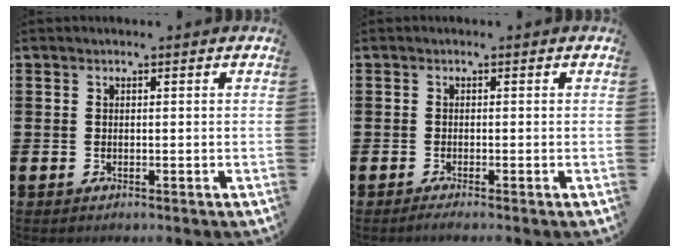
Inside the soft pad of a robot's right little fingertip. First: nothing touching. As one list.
[{"total": 0.6, "force": [-0.4, 0.0, 0.5], "torque": [-0.007, -0.003, -0.008]}]